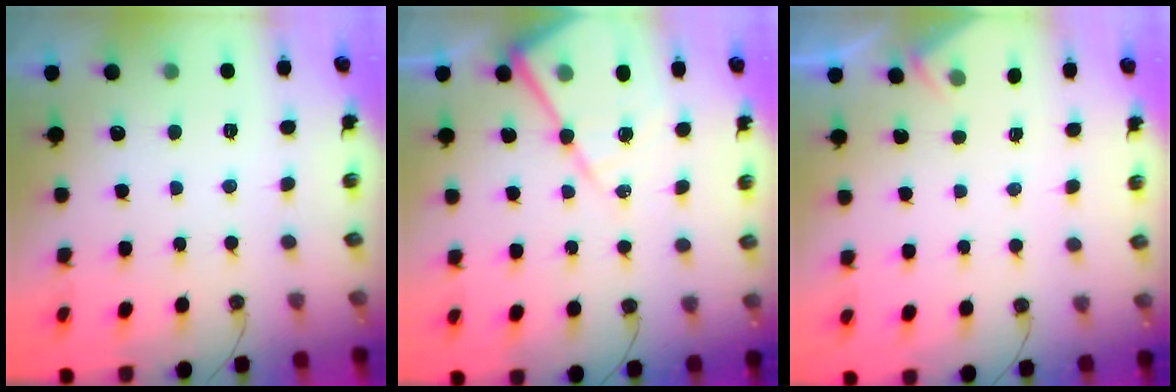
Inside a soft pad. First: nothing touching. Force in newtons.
{"total": 13.8, "press": 13.8, "slide": 1.3}
{"total": 1.8, "press": 1.8, "slide": 0.4}